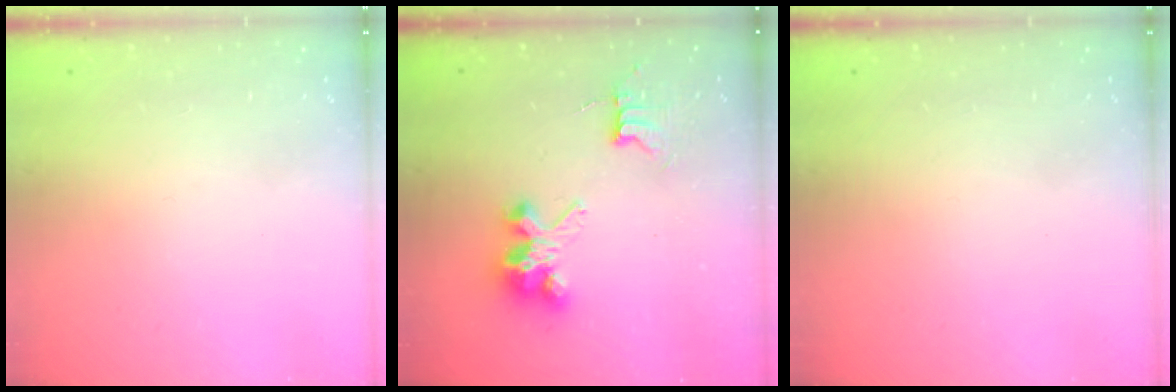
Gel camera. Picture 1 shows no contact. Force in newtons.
{"total": 8.7, "press": 8.7, "slide": 0.6}
{"total": 0.0}